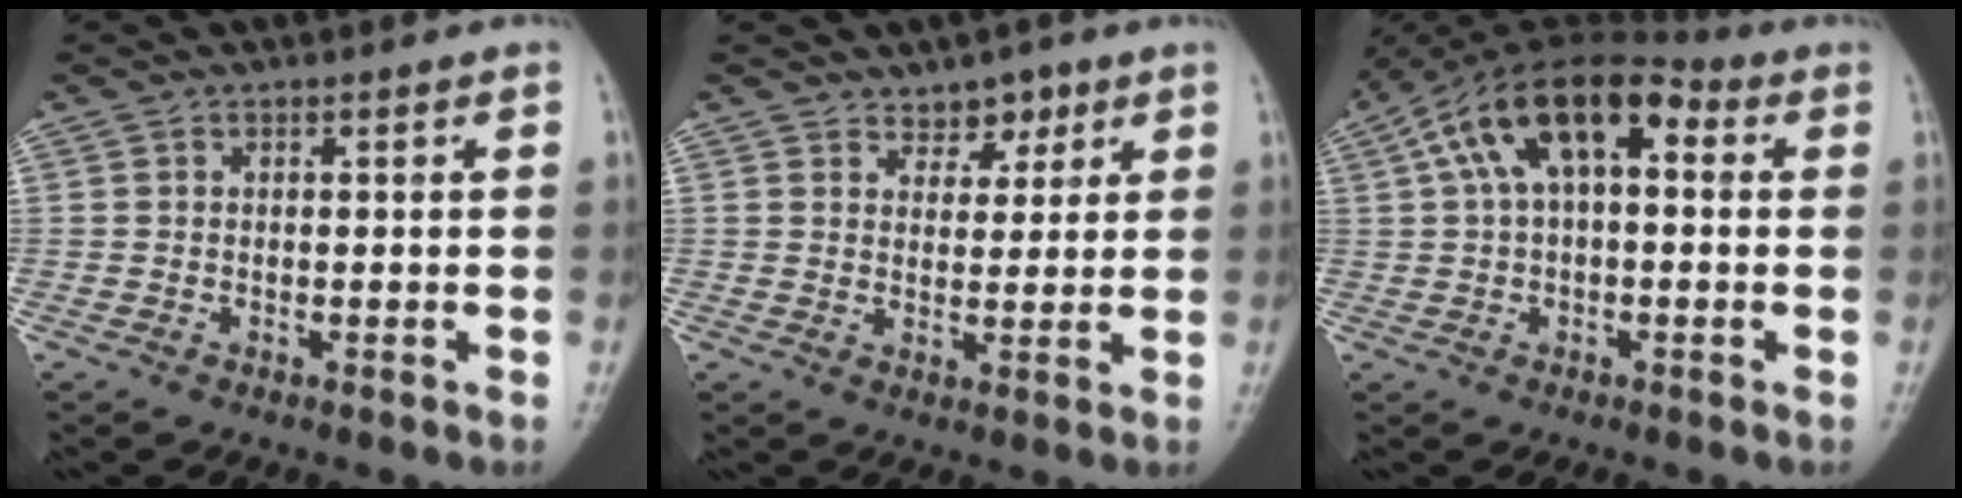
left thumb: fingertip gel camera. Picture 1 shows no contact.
{"total": 4.2, "force": [2.8, 2.7, 1.5], "torque": [0.011, -0.016, 0.042]}
{"total": 14.1, "force": [3.4, 7.5, 11.4], "torque": [-0.192, 0.041, 0.048]}